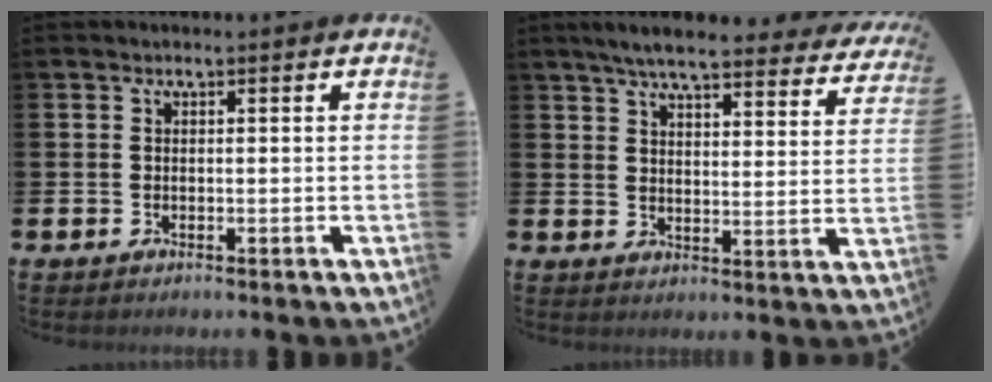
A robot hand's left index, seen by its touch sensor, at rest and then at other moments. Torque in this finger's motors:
{"motor_torque": [1.07, -1.07, 0.70, 0.21]}